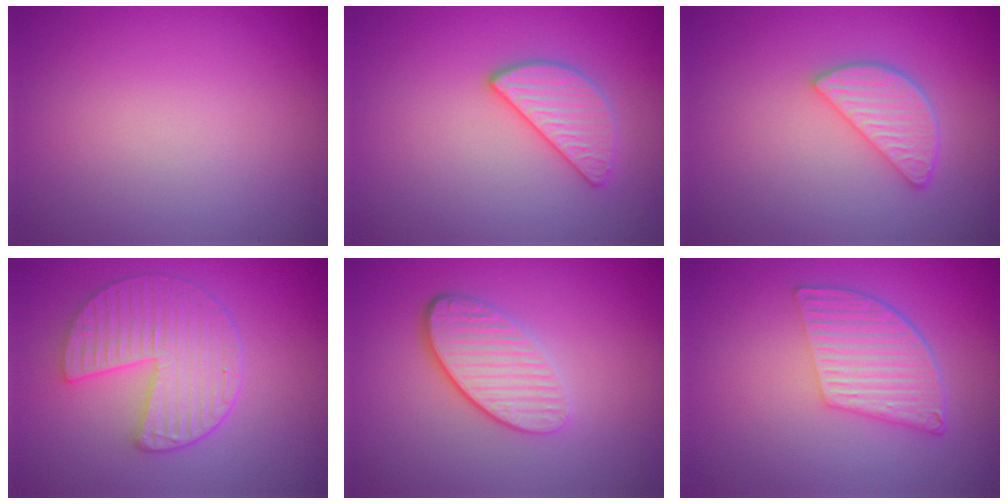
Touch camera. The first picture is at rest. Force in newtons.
{"total": 2.8, "press": 2.7, "slide": 0.4}
{"total": 3.6, "press": 3.0, "slide": 2.0}
{"total": 5.2, "press": 4.4, "slide": 2.8}
{"total": 4.5, "press": 3.2, "slide": 3.1}
{"total": 5.7, "press": 4.0, "slide": 4.0}